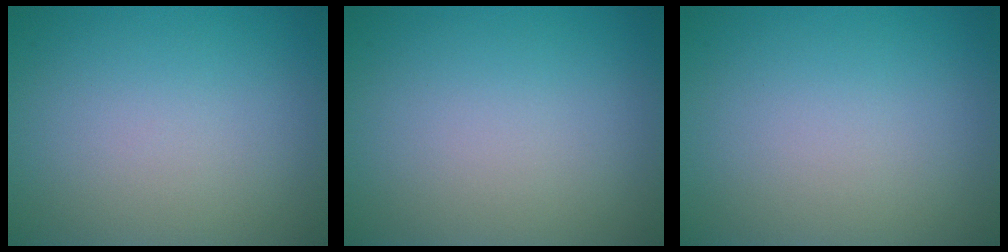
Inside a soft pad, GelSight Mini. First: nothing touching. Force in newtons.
{"total": 0.0}
{"total": 0.0}